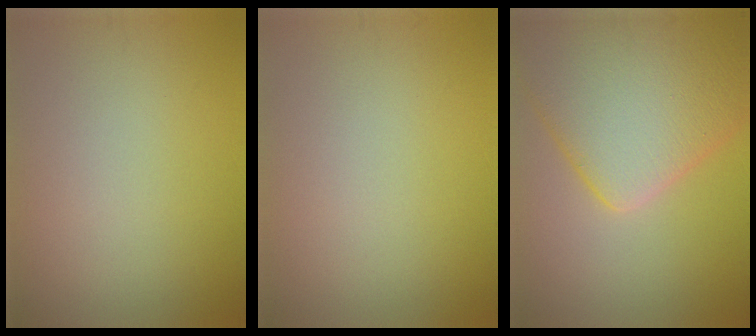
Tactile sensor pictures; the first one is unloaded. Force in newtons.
{"total": 0.0}
{"total": 10.6, "press": 10.6, "slide": 0.4}